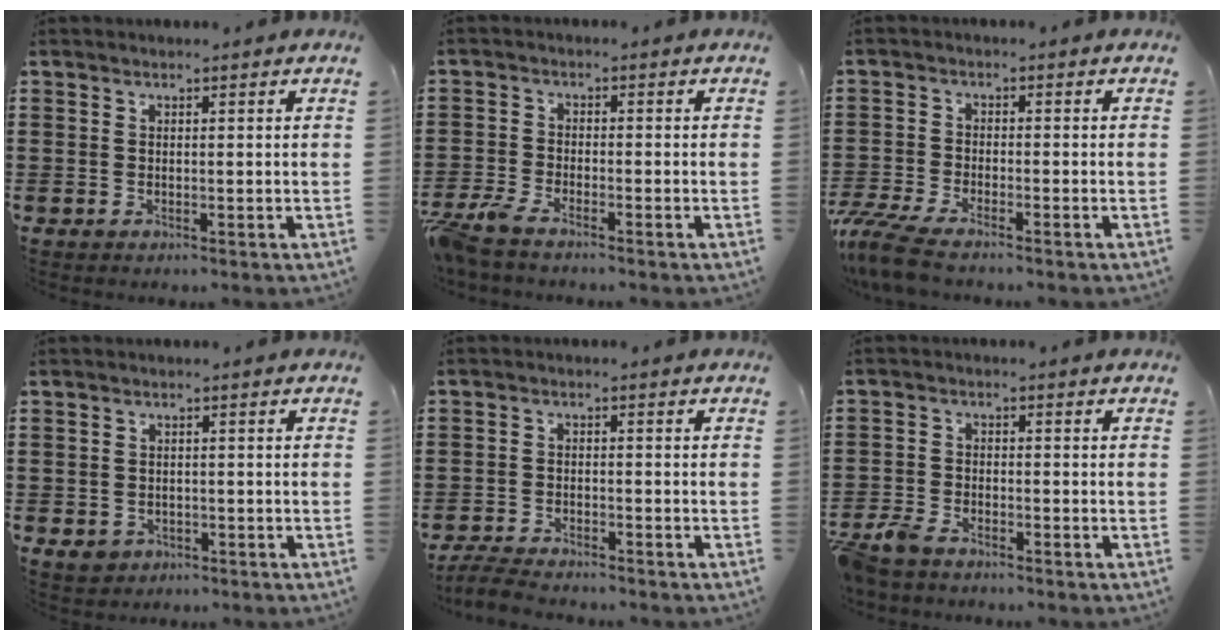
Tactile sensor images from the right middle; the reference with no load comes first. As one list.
[{"total": 3.7, "force": [-3.4, 0.3, 1.6], "torque": [-0.054, -0.011, -0.074]}, {"total": 5.4, "force": [-4.7, 0.6, 2.5], "torque": [-0.074, -0.017, -0.098]}, {"total": 1.7, "force": [-1.0, 1.3, 0.5], "torque": [-0.016, -0.003, -0.022]}, {"total": 4.1, "force": [-4.0, 0.4, 0.9], "torque": [-0.029, -0.004, -0.083]}, {"total": 3.7, "force": [-3.5, 0.9, 0.9], "torque": [-0.045, -0.005, -0.080]}]